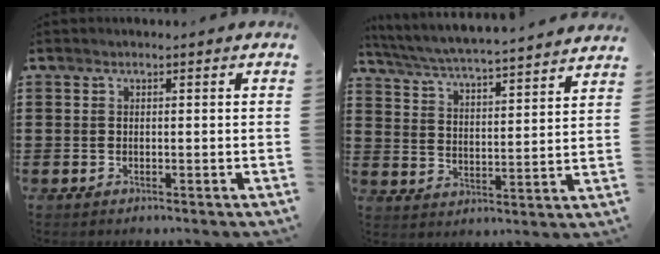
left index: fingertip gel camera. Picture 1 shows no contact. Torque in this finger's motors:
{"motor_torque": [2.14, 0.00, 0.32, 0.21]}